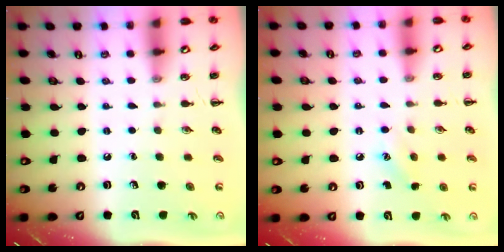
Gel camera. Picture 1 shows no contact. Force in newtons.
{"total": 6.6, "press": 6.4, "slide": 1.8}